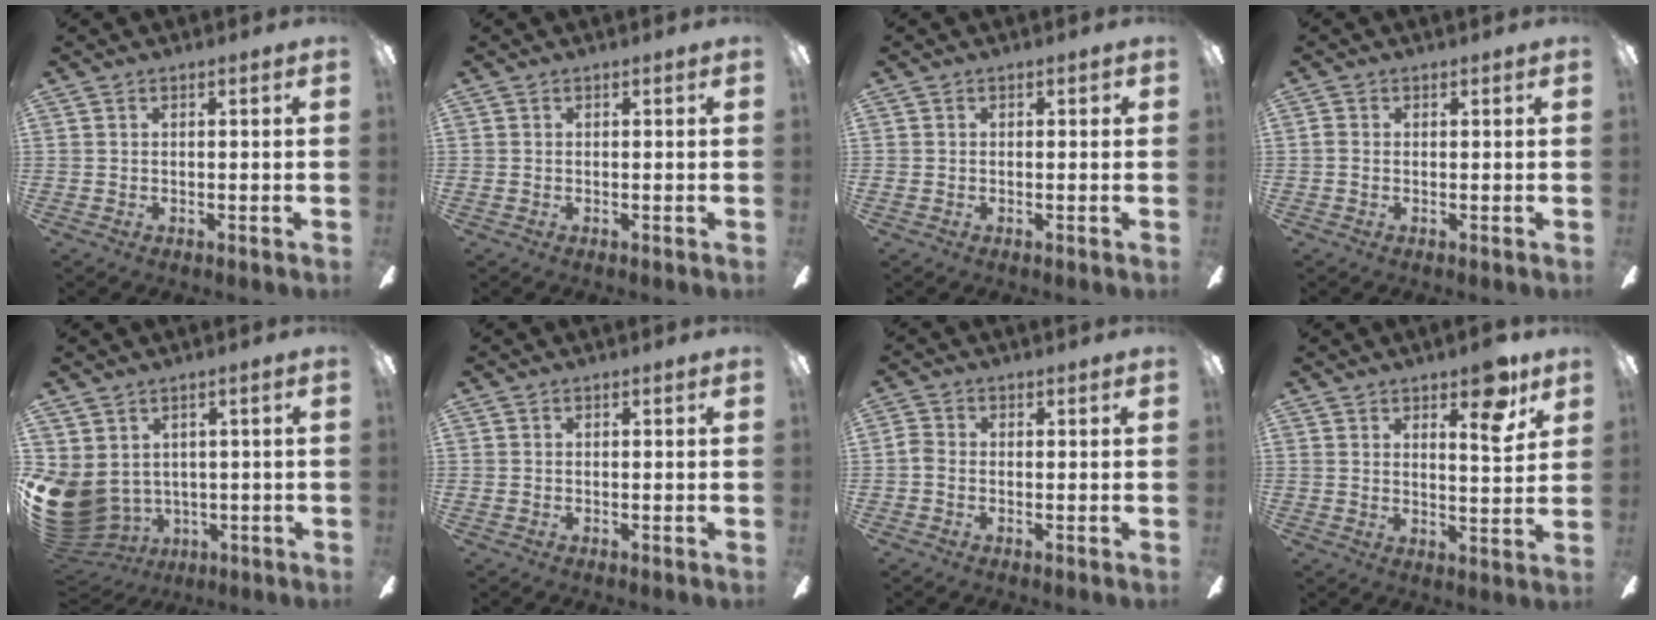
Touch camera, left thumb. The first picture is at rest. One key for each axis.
{"total": 0.0}
{"total": 0.8, "fx": -0.5, "fy": 0.7, "fz": 0.2, "tx": -0.004, "ty": 0.005, "tz": -0.010}
{"total": 0.8, "fx": -0.1, "fy": 0.5, "fz": 0.7, "tx": -0.014, "ty": 0.004, "tz": -0.003}
{"total": 9.5, "fx": 0.4, "fy": 8.1, "fz": 5.0, "tx": -0.161, "ty": -0.018, "tz": 0.012}
{"total": 0.0}
{"total": 1.9, "fx": -0.6, "fy": 1.2, "fz": 1.3, "tx": -0.024, "ty": 0.007, "tz": -0.010}
{"total": 8.5, "fx": 5.4, "fy": 3.1, "fz": 5.7, "tx": -0.062, "ty": -0.030, "tz": 0.085}